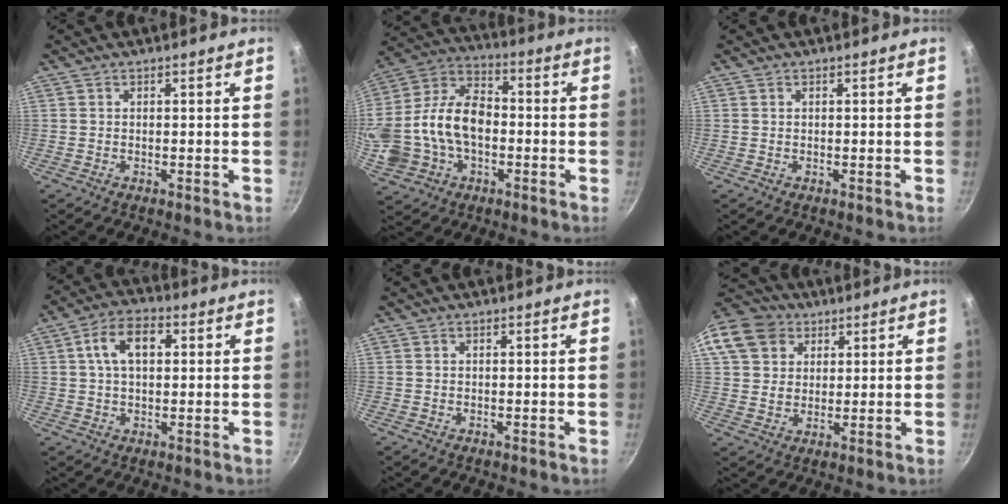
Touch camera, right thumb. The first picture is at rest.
{"total": 20.6, "force": [-2.4, 14.3, 14.6], "torque": [-0.285, 0.048, -0.045]}
{"total": 0.0}
{"total": 8.9, "force": [2.0, 5.3, 6.8], "torque": [-0.099, 0.015, 0.025]}
{"total": 0.0}
{"total": 14.3, "force": [6.1, 11.4, 6.2], "torque": [-0.114, 0.014, 0.106]}